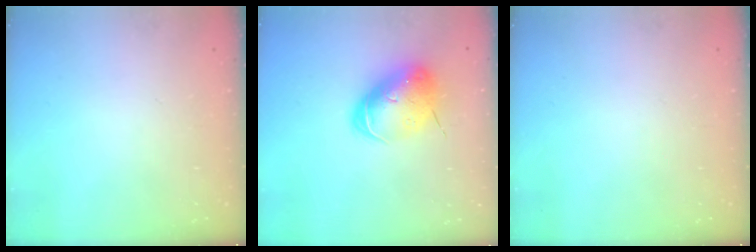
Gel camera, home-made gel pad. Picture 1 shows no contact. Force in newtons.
{"total": 10.0, "press": 9.9, "slide": 1.7}
{"total": 0.0}